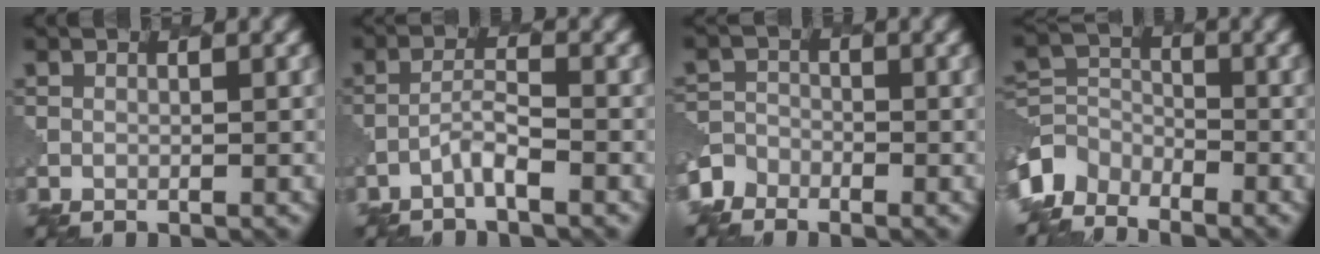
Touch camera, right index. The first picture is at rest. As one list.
[{"total": 1.8, "force": [-1.3, 0.2, 1.3], "torque": [-0.027, 0.009, -0.028]}, {"total": 2.6, "force": [-2.1, 1.4, -0.3], "torque": [0.009, -0.005, -0.046]}, {"total": 4.8, "force": [-3.9, 2.7, 0.7], "torque": [-0.017, -0.011, -0.087]}]